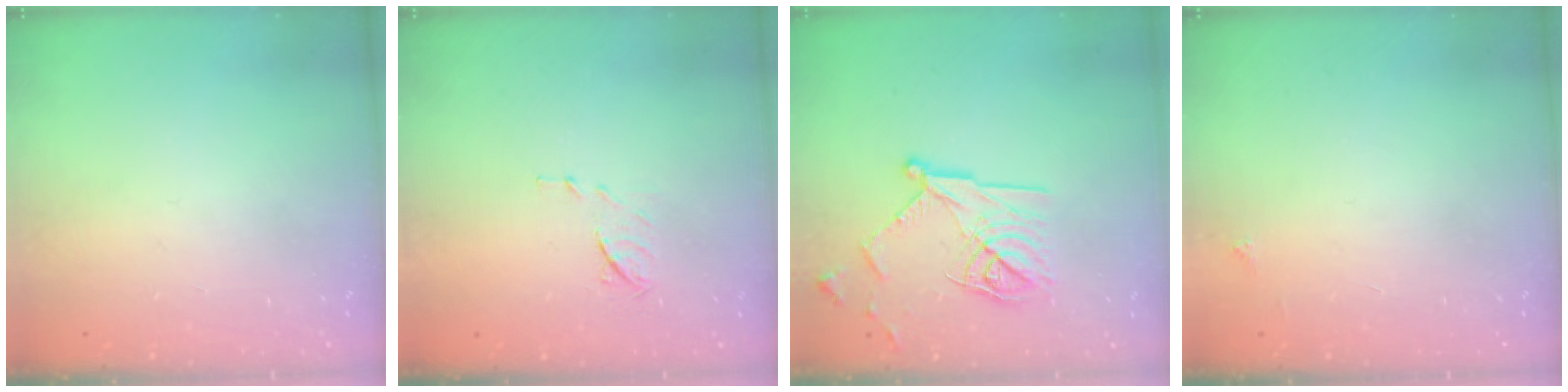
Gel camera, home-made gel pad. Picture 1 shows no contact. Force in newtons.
{"total": 6.9, "press": 6.9, "slide": 0.7}
{"total": 16.1, "press": 16.1, "slide": 0.6}
{"total": 2.0, "press": 2.0, "slide": 0.3}